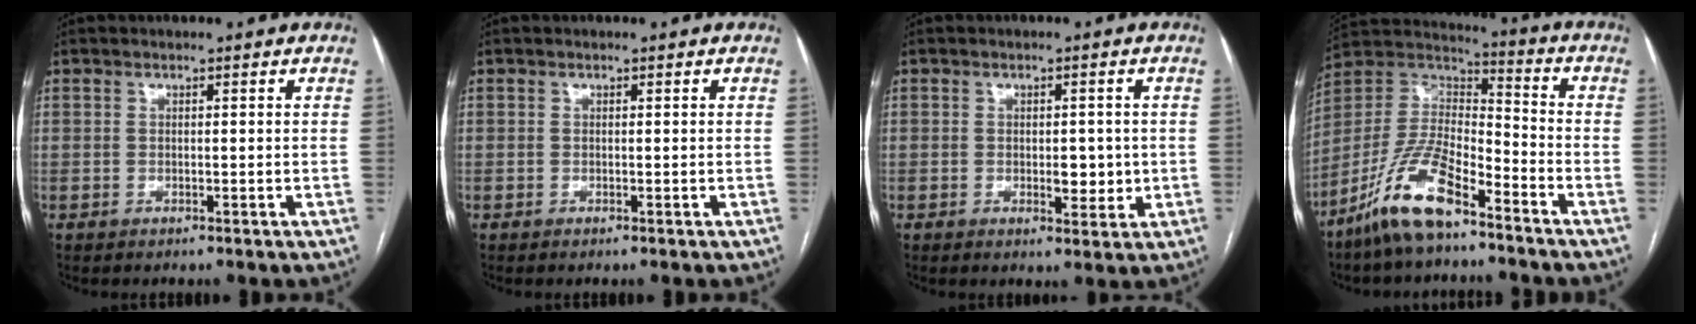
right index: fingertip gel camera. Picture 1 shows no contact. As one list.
[{"total": 0.0}, {"total": 3.6, "force": [-0.2, 1.8, 3.1], "torque": [-0.036, 0.001, 0.003]}, {"total": 13.9, "force": [-9.6, 4.0, 9.3], "torque": [-0.196, 0.012, -0.182]}]